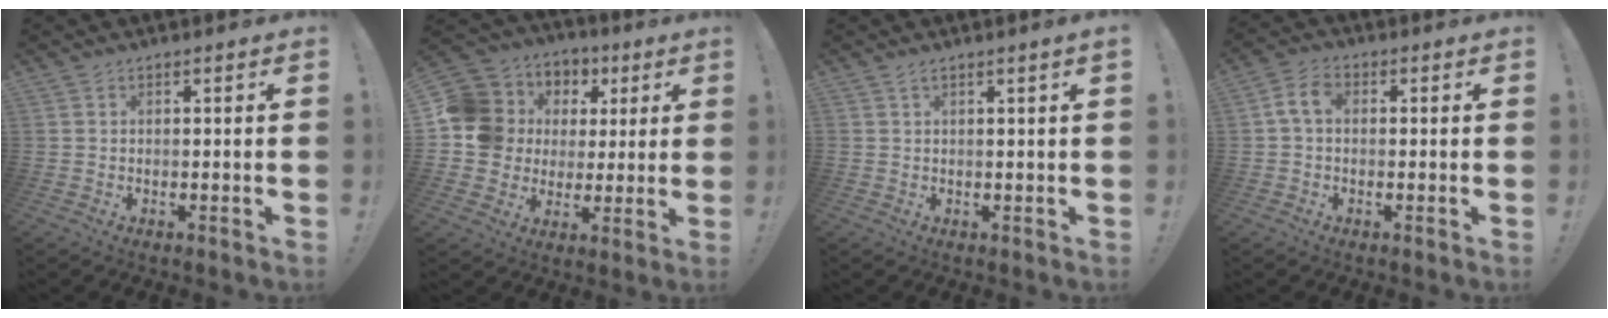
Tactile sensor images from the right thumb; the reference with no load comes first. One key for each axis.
{"total": 13.4, "fx": 2.3, "fy": 12.5, "fz": 4.1, "tx": -0.066, "ty": -0.002, "tz": 0.070}
{"total": 1.5, "fx": 0.6, "fy": -0.3, "fz": 1.4, "tx": -0.023, "ty": -0.004, "tz": 0.009}
{"total": 5.4, "fx": 0.3, "fy": 3.6, "fz": 4.1, "tx": -0.084, "ty": 0.016, "tz": 0.009}